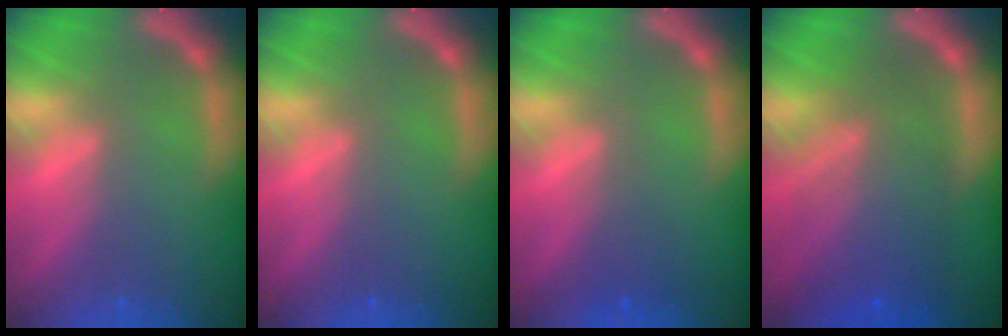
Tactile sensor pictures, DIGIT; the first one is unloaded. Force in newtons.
{"total": 0.0}
{"total": 1.5}
{"total": 8.6}